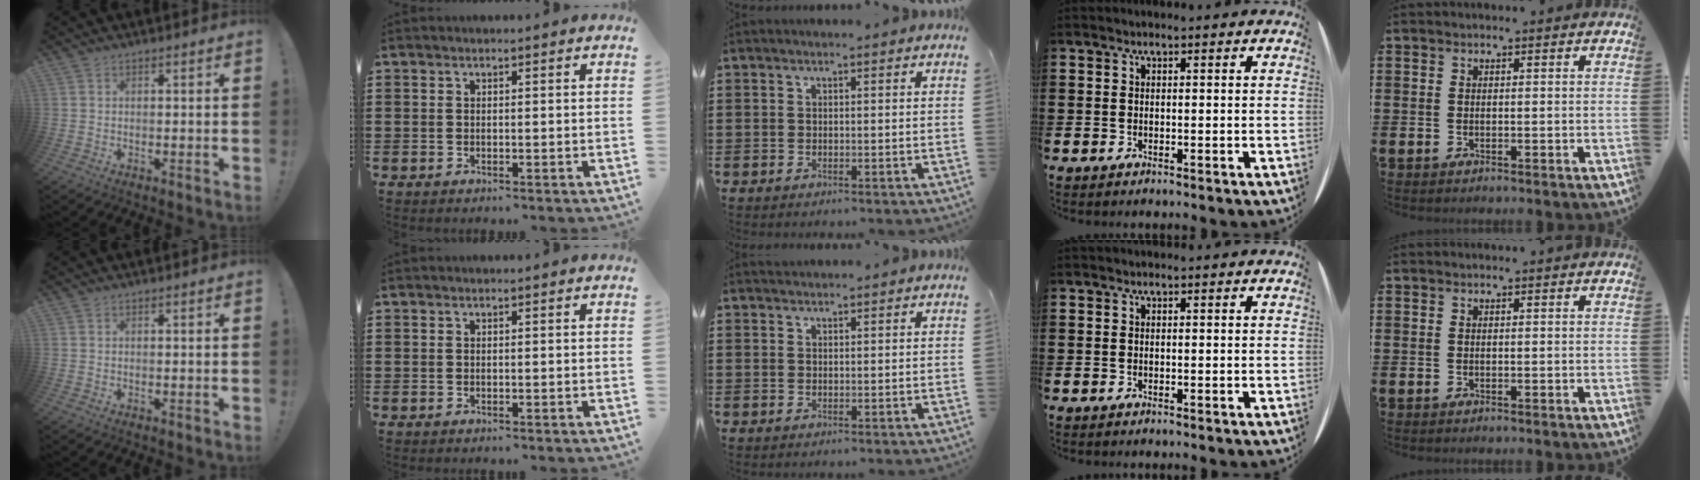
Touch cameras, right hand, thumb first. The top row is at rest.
{"middle": {"total": 0.7, "force": [0.7, 0.1, -0.1], "torque": [0.000, -0.002, 0.013]}}